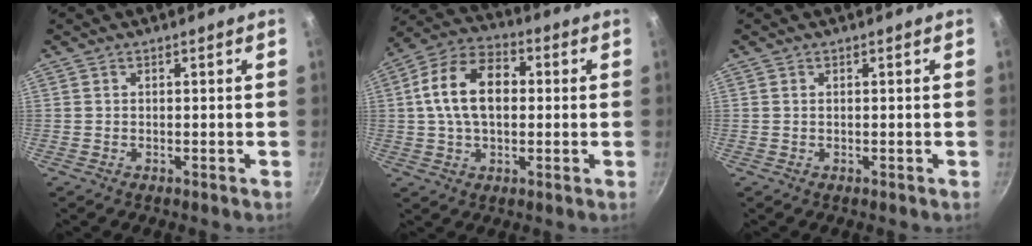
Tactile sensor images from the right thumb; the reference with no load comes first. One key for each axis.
{"total": 13.8, "fx": 1.4, "fy": 8.8, "fz": 10.5, "tx": -0.161, "ty": 0.026, "tz": 0.009}
{"total": 0.0}